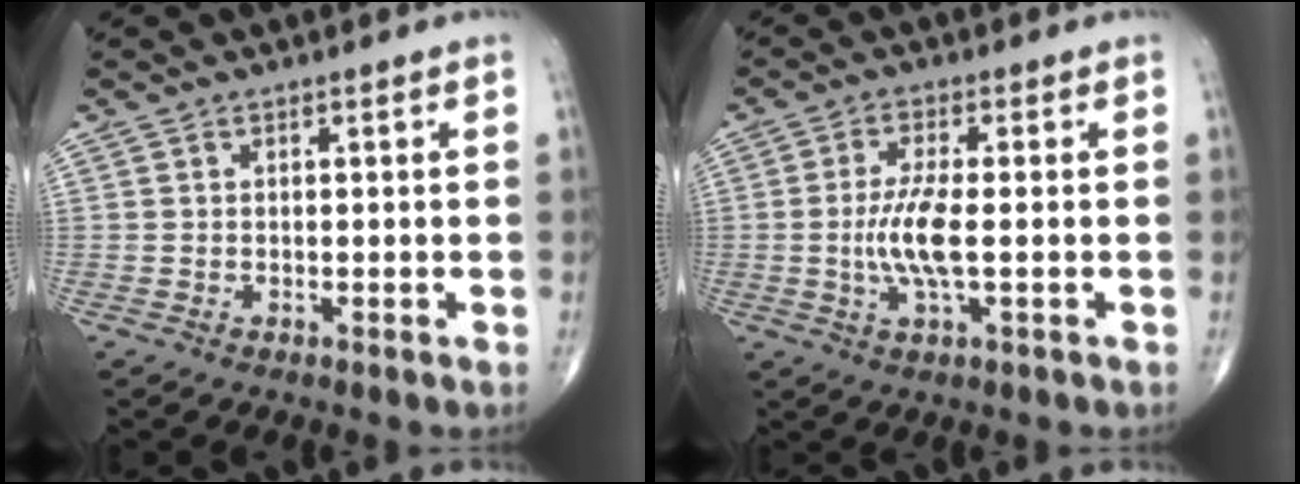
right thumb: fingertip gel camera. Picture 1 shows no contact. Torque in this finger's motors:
{"motor_torque": [1.19, 1.14, 1.04, 0.06, 0.08]}